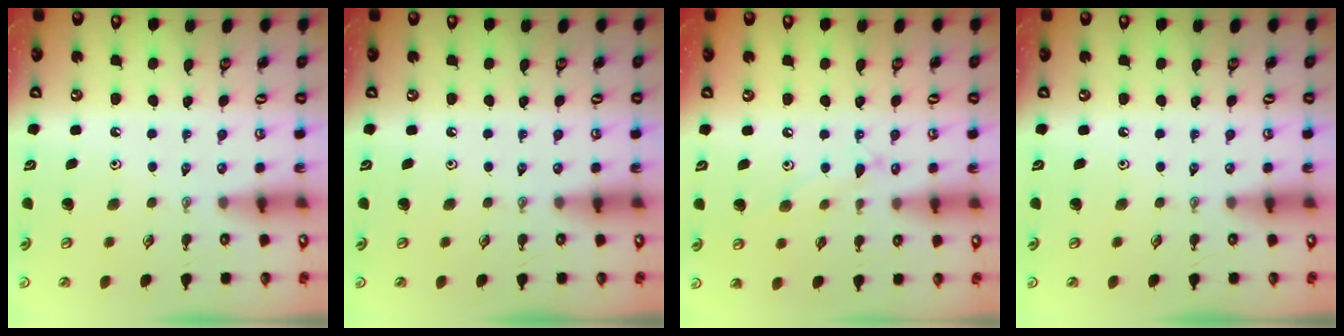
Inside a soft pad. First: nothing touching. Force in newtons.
{"total": 0.0}
{"total": 8.2, "press": 8.2, "slide": 0.5}
{"total": 0.0}